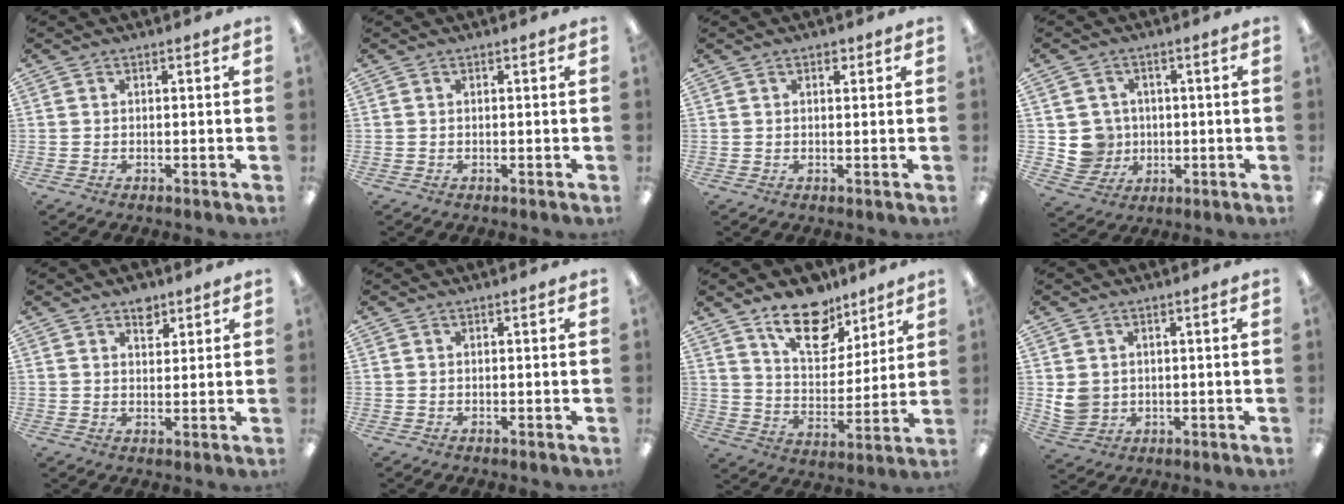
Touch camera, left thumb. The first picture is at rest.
{"total": 0.0}
{"total": 1.6, "force": [0.9, 1.0, 0.8], "torque": [-0.009, 0.001, 0.014]}
{"total": 6.7, "force": [0.5, 6.6, 0.8], "torque": [-0.029, 0.006, 0.017]}
{"total": 4.4, "force": [3.0, 2.6, 1.8], "torque": [-0.001, -0.017, 0.048]}
{"total": 0.0}
{"total": 15.6, "force": [11.1, 8.0, 7.4], "torque": [-0.108, -0.062, 0.199]}
{"total": 4.7, "force": [1.2, 4.3, 1.6], "torque": [-0.037, 0.003, 0.026]}